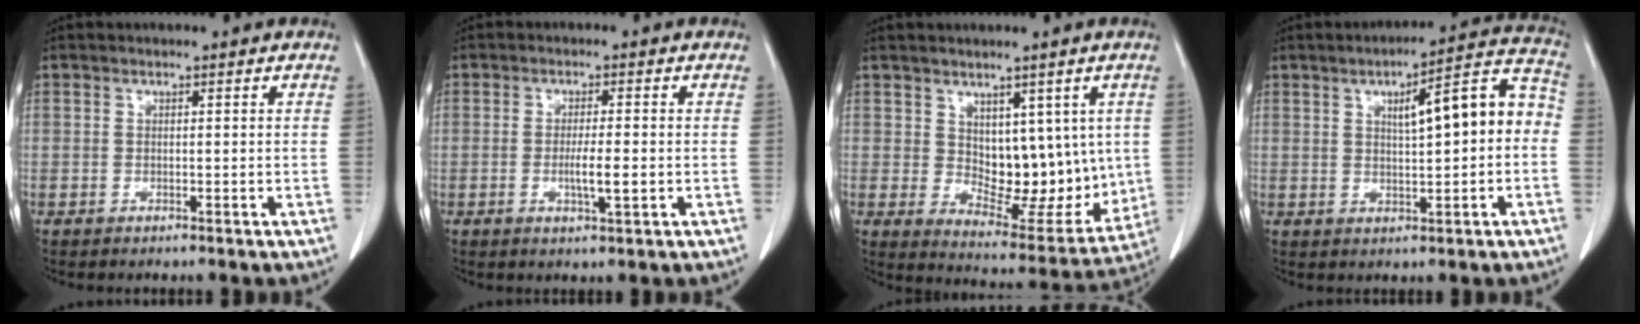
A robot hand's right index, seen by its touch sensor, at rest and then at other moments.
{"total": 3.9, "force": [-0.8, 0.4, 3.8], "torque": [-0.070, -0.005, -0.012]}
{"total": 11.4, "force": [2.1, 6.6, 9.1], "torque": [-0.106, -0.005, 0.051]}
{"total": 10.8, "force": [0.9, 2.3, 10.5], "torque": [-0.140, 0.039, 0.011]}